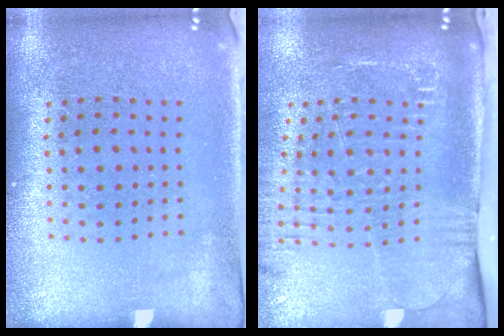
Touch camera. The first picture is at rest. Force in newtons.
{"total": 2.6, "press": 2.0, "slide": 1.6}